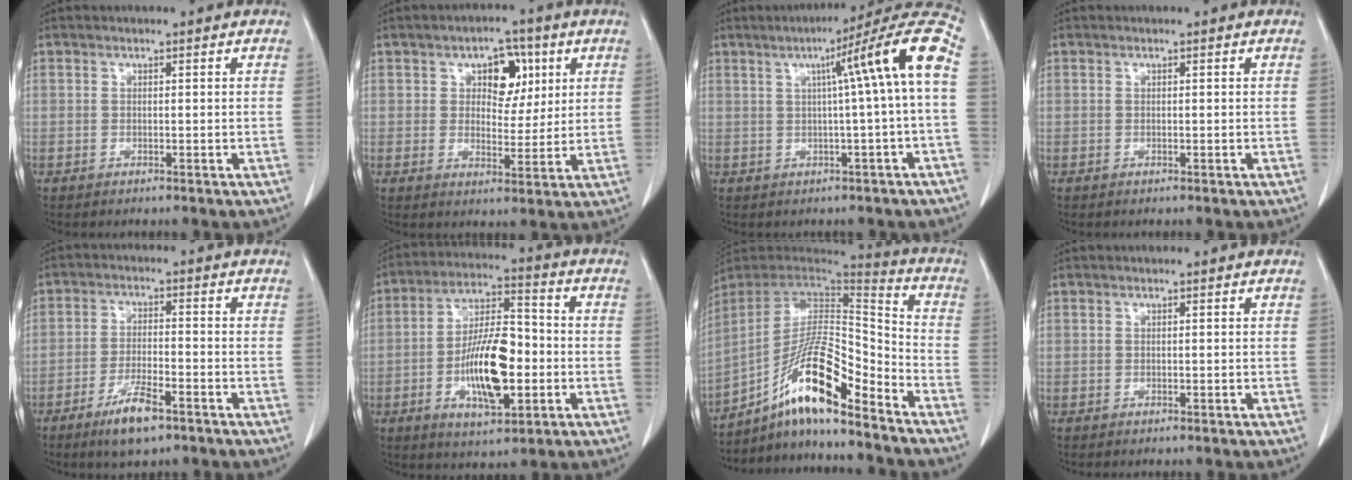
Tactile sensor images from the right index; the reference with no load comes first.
{"total": 6.6, "force": [2.5, 3.8, 4.8], "torque": [-0.062, 0.014, 0.039]}
{"total": 12.3, "force": [1.7, -1.7, 12.1], "torque": [-0.158, 0.030, 0.017]}
{"total": 0.0}
{"total": 5.9, "force": [-3.8, 1.2, 4.3], "torque": [-0.083, -0.007, -0.061]}
{"total": 13.7, "force": [-3.1, 4.5, 12.5], "torque": [-0.234, 0.007, -0.049]}
{"total": 16.1, "force": [-11.0, 1.9, 11.6], "torque": [-0.212, 0.010, -0.193]}
{"total": 0.0}